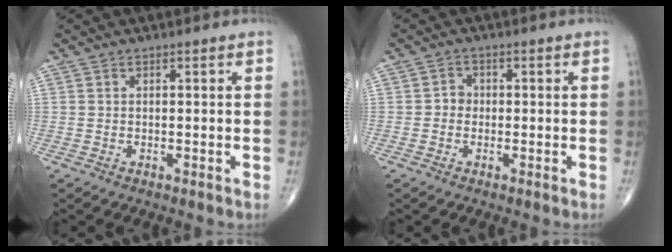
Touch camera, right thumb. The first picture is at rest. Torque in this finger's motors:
{"motor_torque": [-0.07, -0.11, 0.51, 0.06, -0.01]}